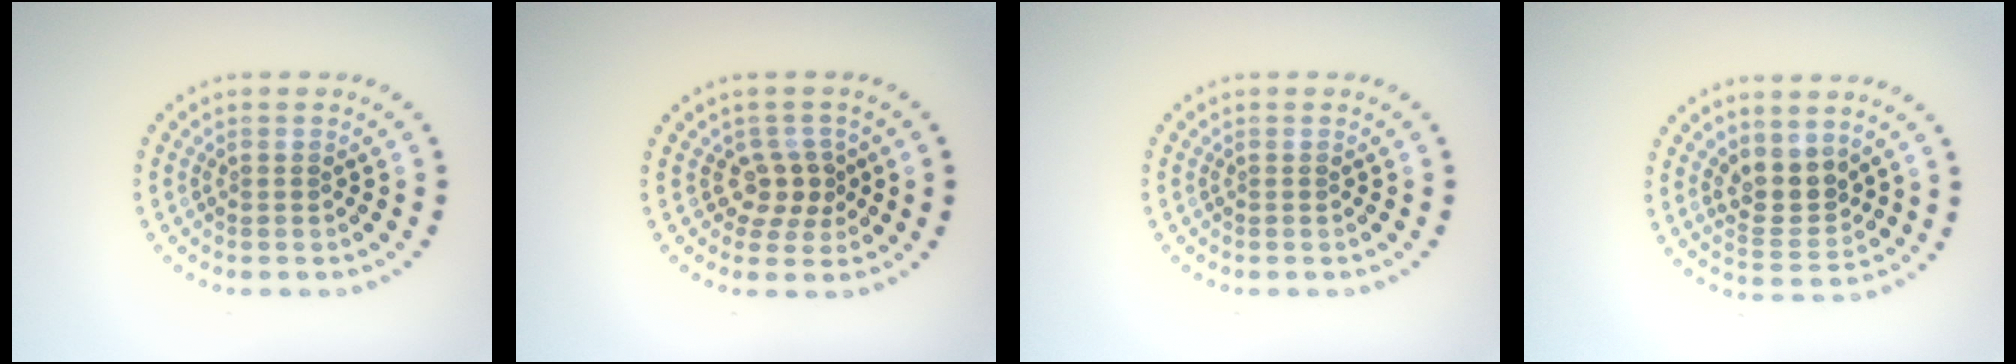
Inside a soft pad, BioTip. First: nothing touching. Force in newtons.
{"total": 2.3, "press": 1.9, "slide": 1.3}
{"total": 0.0}
{"total": 3.3, "press": 2.9, "slide": 1.4}